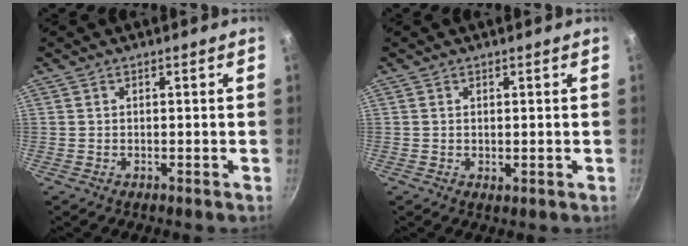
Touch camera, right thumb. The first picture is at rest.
{"total": 1.0, "force": [0.2, 0.6, 0.7], "torque": [-0.011, -0.002, 0.003]}